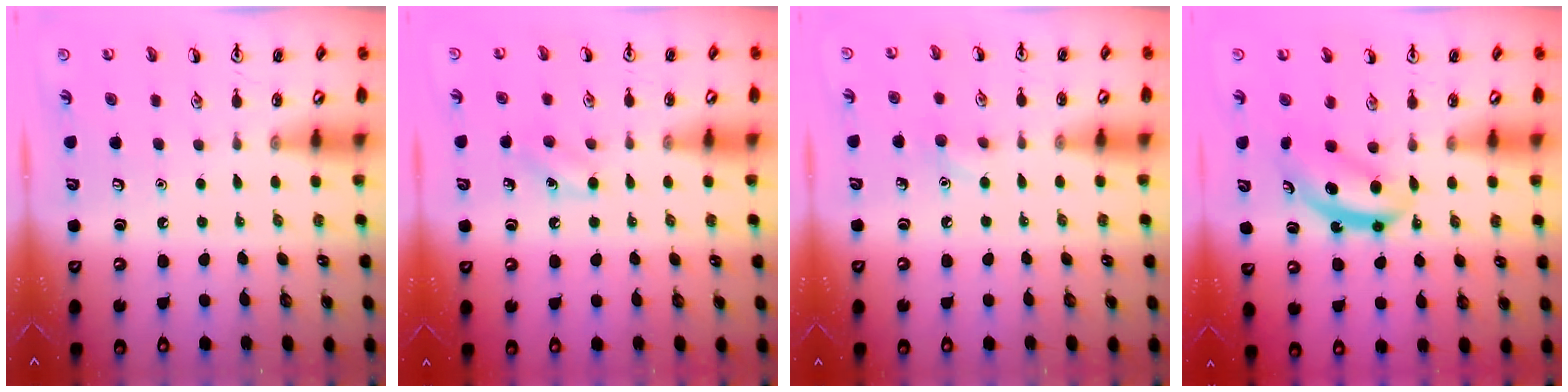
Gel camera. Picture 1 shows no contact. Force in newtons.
{"total": 7.2, "press": 7.0, "slide": 1.8}
{"total": 5.7, "press": 5.4, "slide": 1.7}
{"total": 5.9, "press": 5.8, "slide": 0.8}